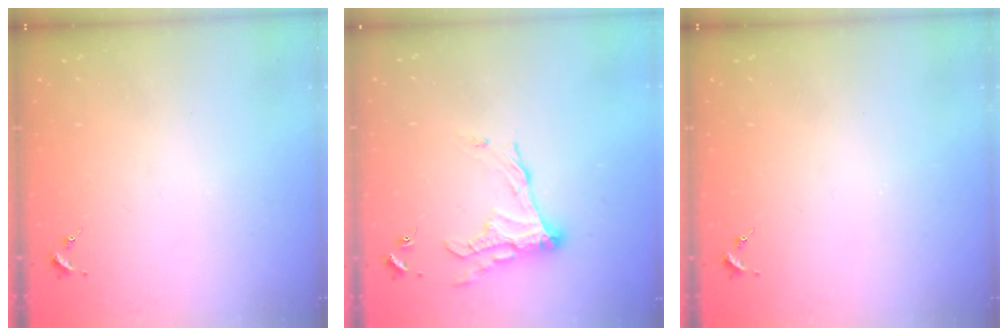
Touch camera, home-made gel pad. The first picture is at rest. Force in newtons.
{"total": 12.1, "press": 12.1, "slide": 0.3}
{"total": 0.0}